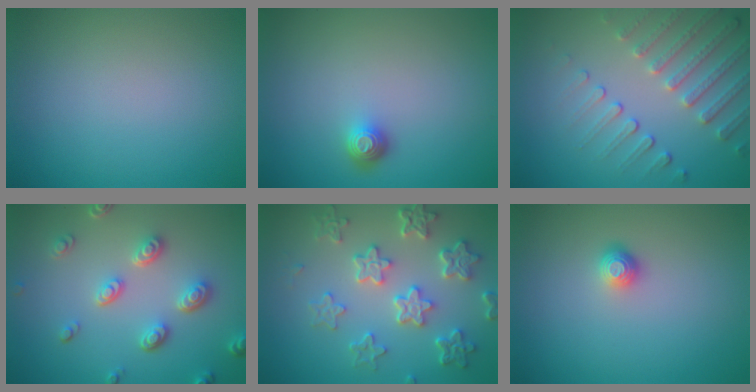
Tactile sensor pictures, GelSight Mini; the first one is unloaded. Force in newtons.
{"total": 1.6, "press": 1.1, "slide": 1.0}
{"total": 4.7, "press": 3.7, "slide": 3.0}
{"total": 4.1, "press": 3.4, "slide": 2.3}
{"total": 6.0, "press": 4.6, "slide": 4.0}
{"total": 1.1, "press": 1.0, "slide": 0.5}